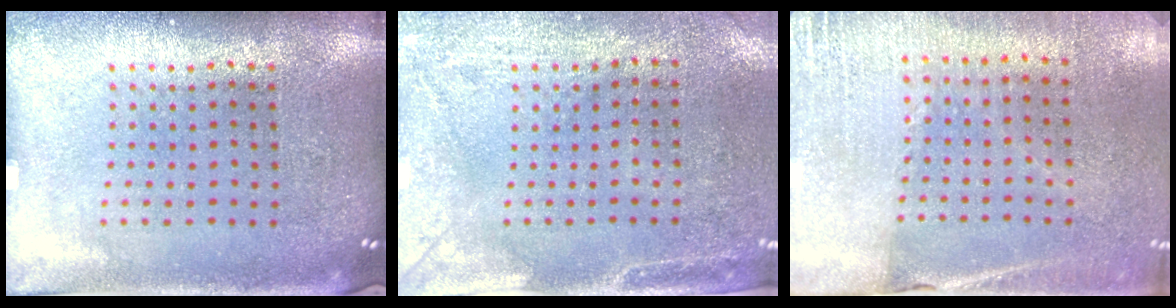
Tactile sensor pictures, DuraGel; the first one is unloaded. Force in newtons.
{"total": 2.9, "press": 2.3, "slide": 1.8}
{"total": 2.6, "press": 2.5, "slide": 0.8}